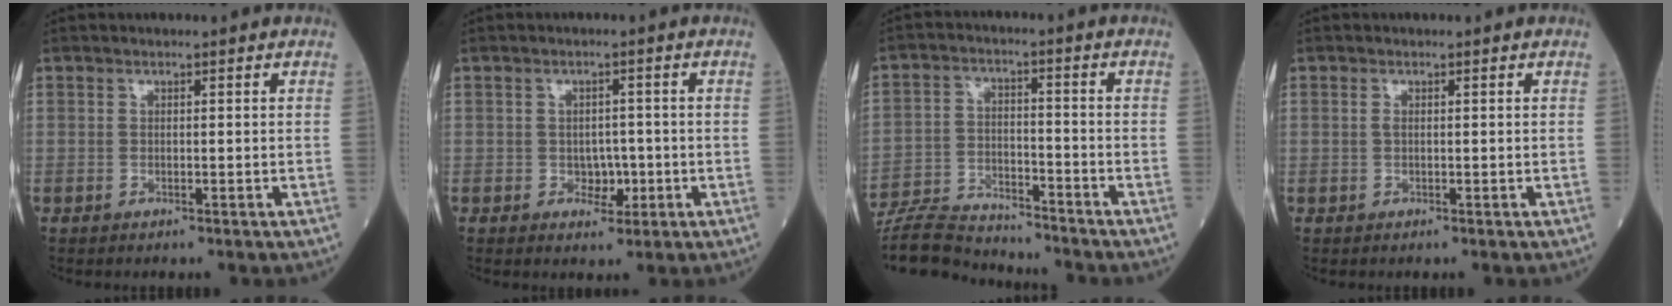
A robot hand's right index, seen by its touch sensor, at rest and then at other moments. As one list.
[{"total": 2.9, "force": [-0.8, 2.0, 1.9], "torque": [-0.020, 0.005, -0.009]}, {"total": 10.5, "force": [-10.2, 1.6, 1.7], "torque": [-0.031, 0.006, -0.187]}, {"total": 0.5, "force": [0.1, 0.2, 0.5], "torque": [-0.014, 0.000, 0.001]}]